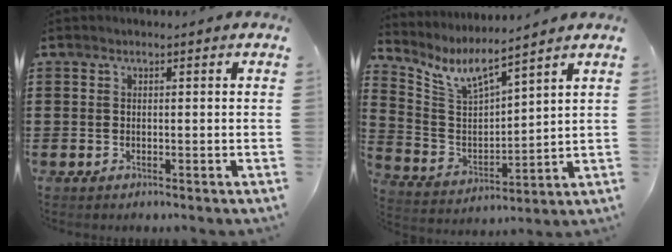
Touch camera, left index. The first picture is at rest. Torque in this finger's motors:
{"motor_torque": [0.80, 0.74, 0.04, 0.01]}